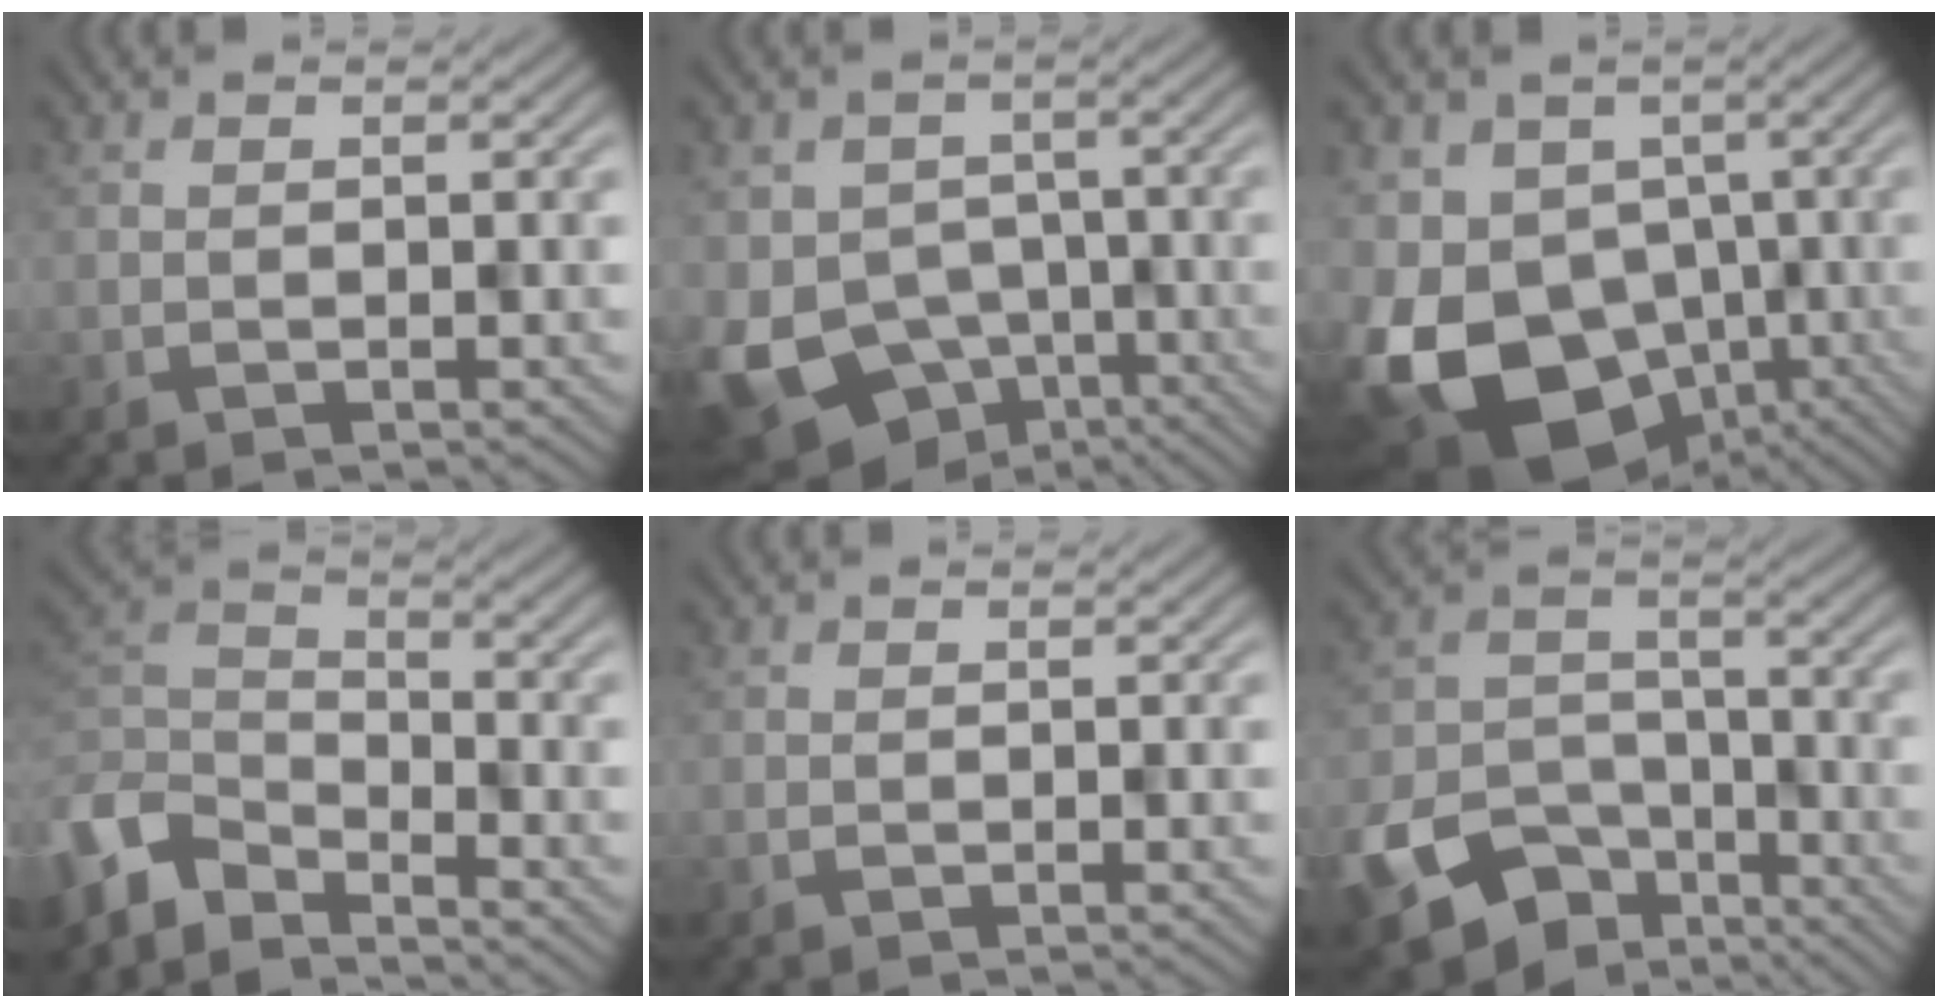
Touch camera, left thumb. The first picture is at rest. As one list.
[{"total": 11.6, "force": [-5.2, 8.8, 5.4], "torque": [-0.125, -0.031, -0.065]}, {"total": 16.1, "force": [-6.8, 11.3, 9.3], "torque": [-0.193, -0.030, -0.090]}, {"total": 6.0, "force": [-5.2, 2.2, 1.9], "torque": [-0.048, -0.009, -0.115]}, {"total": 0.0}, {"total": 12.9, "force": [-8.5, 8.3, 5.0], "torque": [-0.123, -0.039, -0.120]}]